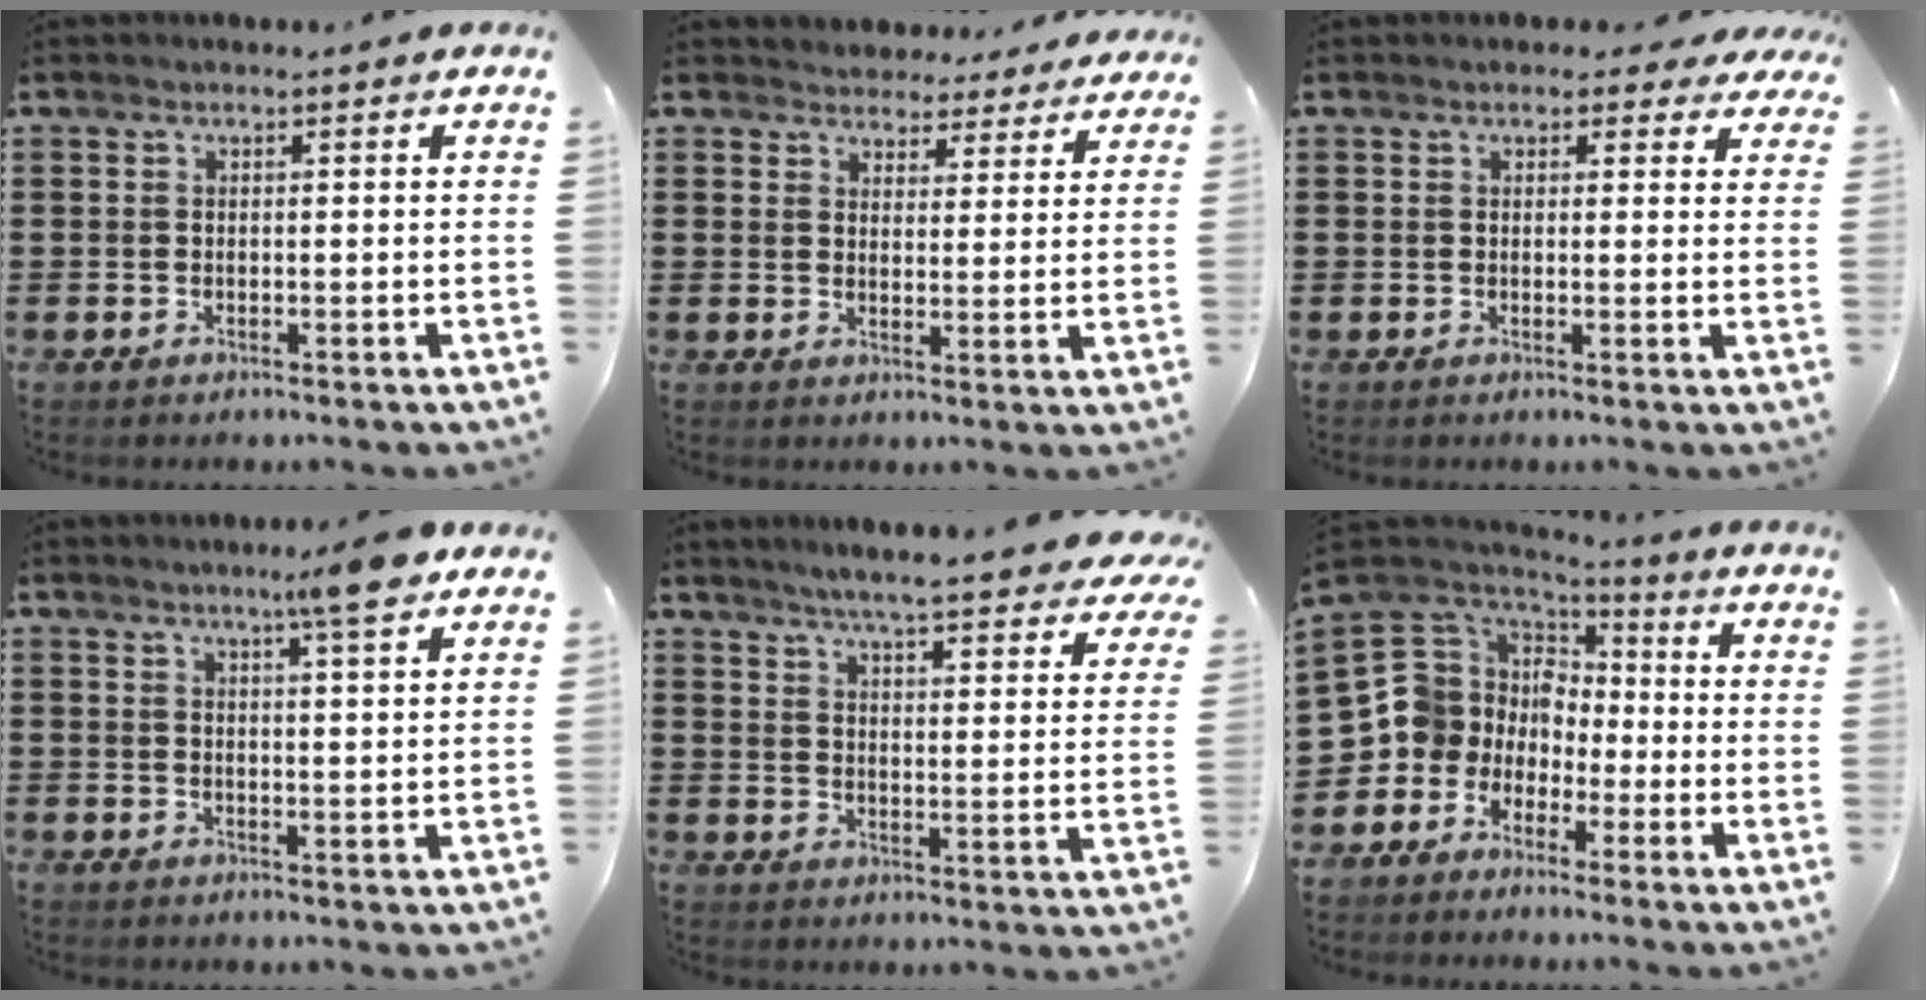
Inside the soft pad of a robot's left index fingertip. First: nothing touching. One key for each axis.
{"total": 4.2, "fx": 4.1, "fy": 0.9, "fz": -0.2, "tx": -0.009, "ty": -0.023, "tz": 0.070}
{"total": 2.0, "fx": 1.6, "fy": 1.0, "fz": 0.7, "tx": -0.004, "ty": -0.002, "tz": 0.025}
{"total": 6.8, "fx": 5.0, "fy": -0.3, "fz": 4.6, "tx": -0.078, "ty": -0.011, "tz": 0.082}
{"total": 5.2, "fx": 4.8, "fy": -0.6, "fz": 1.9, "tx": -0.059, "ty": -0.033, "tz": 0.079}
{"total": 8.2, "fx": -1.5, "fy": 7.9, "fz": 1.7, "tx": -0.094, "ty": -0.025, "tz": -0.036}